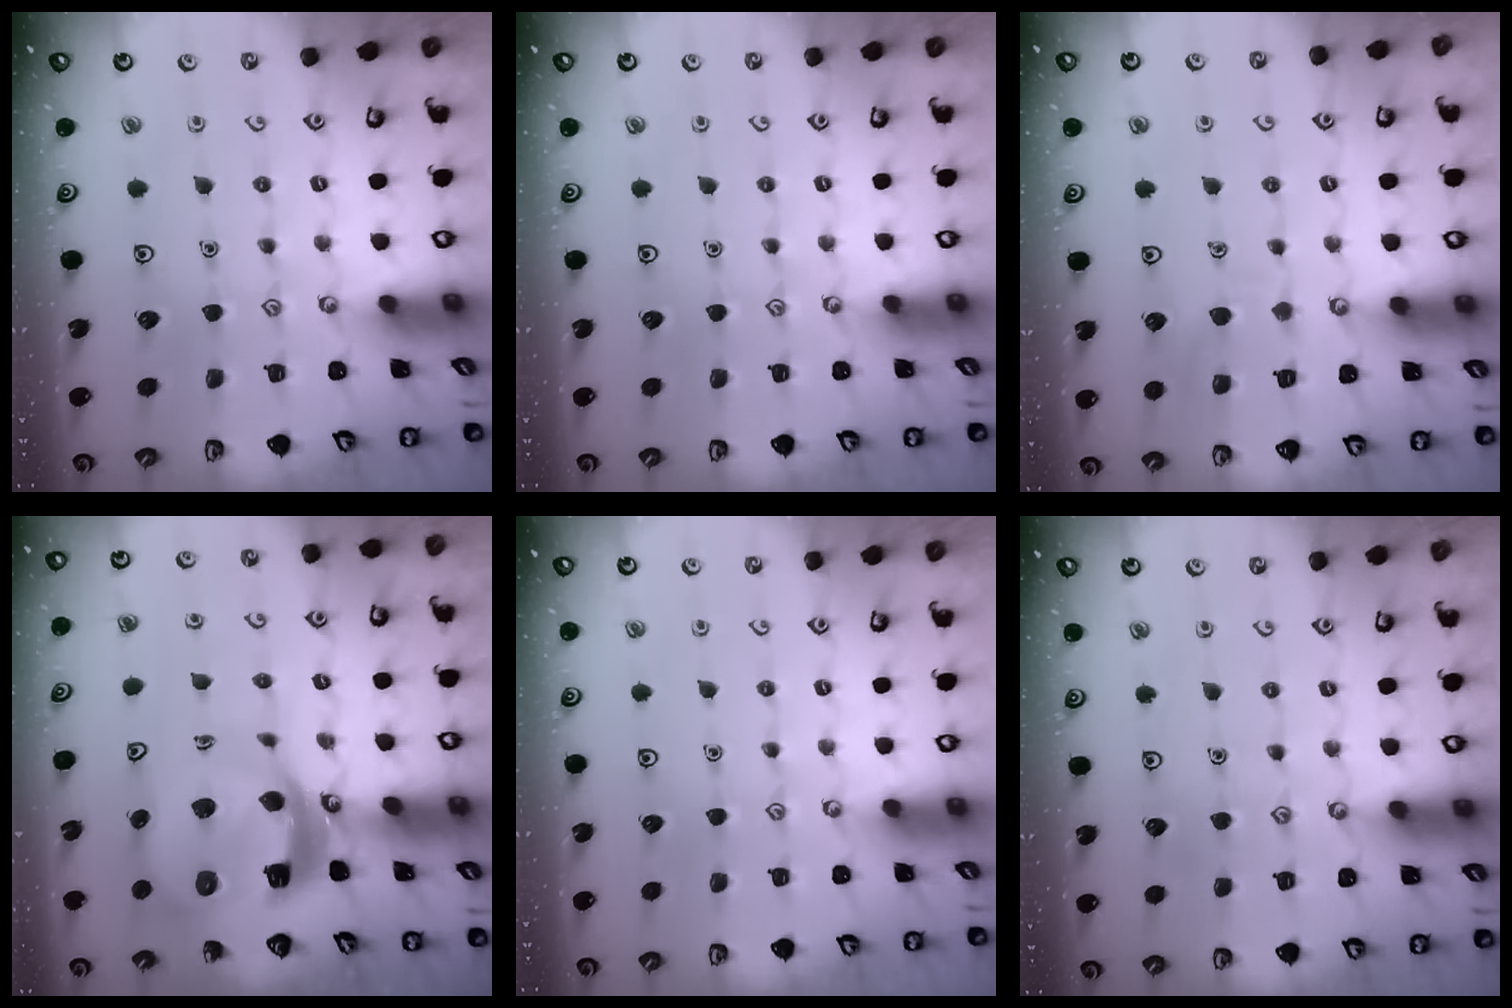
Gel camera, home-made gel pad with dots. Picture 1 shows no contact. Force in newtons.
{"total": 0.0}
{"total": 7.3, "press": 7.3, "slide": 0.7}
{"total": 14.2, "press": 14.1, "slide": 1.9}
{"total": 0.0}
{"total": 4.0, "press": 4.0, "slide": 0.4}